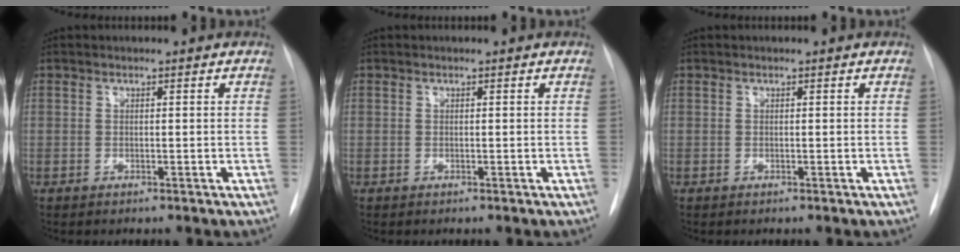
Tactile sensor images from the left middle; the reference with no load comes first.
{"total": 0.0}
{"total": 0.0}